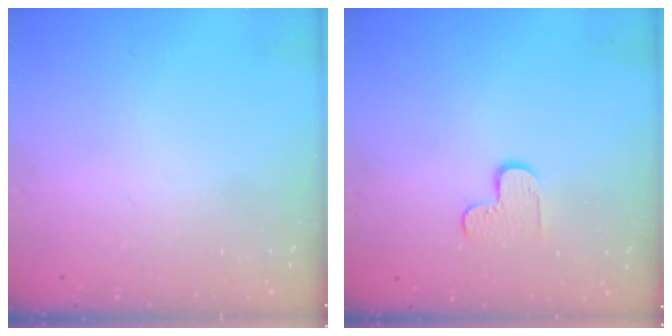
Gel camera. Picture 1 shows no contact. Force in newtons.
{"total": 5.1, "press": 5.0, "slide": 0.5}